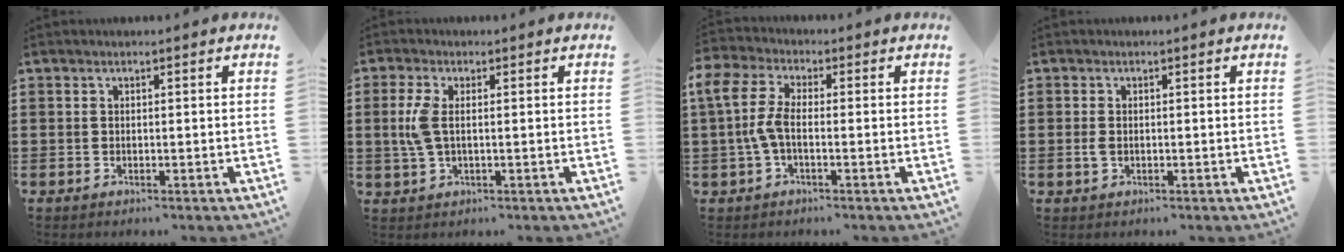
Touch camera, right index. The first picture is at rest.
{"total": 4.2, "force": [0.3, 1.7, 3.8], "torque": [-0.104, -0.005, -0.006]}
{"total": 6.2, "force": [-0.4, 3.2, 5.3], "torque": [-0.140, -0.002, -0.019]}
{"total": 1.3, "force": [-0.2, 0.9, 1.0], "torque": [-0.028, 0.001, -0.007]}